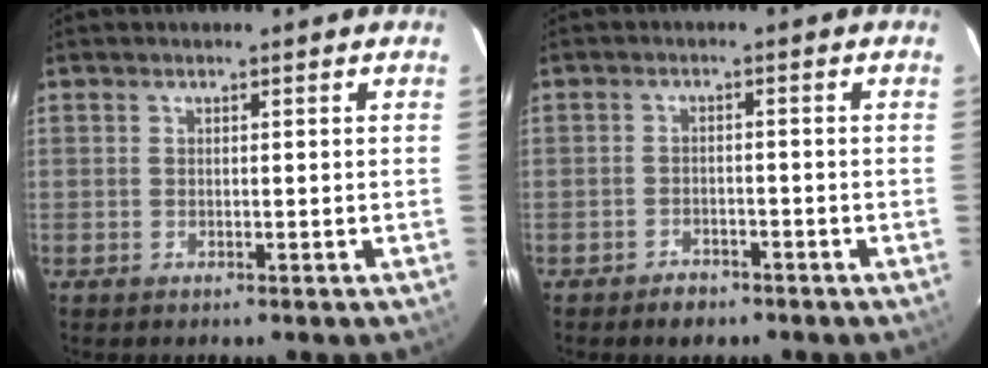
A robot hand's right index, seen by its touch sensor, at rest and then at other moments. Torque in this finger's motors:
{"motor_torque": [0.34, -0.25, 0.02, 0.00]}